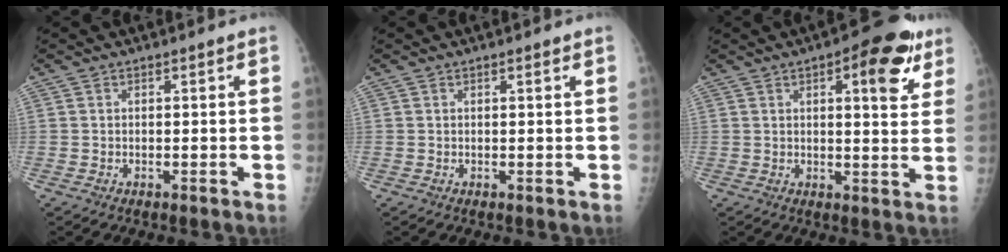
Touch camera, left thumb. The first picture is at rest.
{"total": 0.7, "force": [0.3, 0.2, 0.6], "torque": [-0.009, 0.001, 0.003]}
{"total": 11.4, "force": [5.3, 4.2, 9.2], "torque": [-0.086, -0.011, 0.059]}